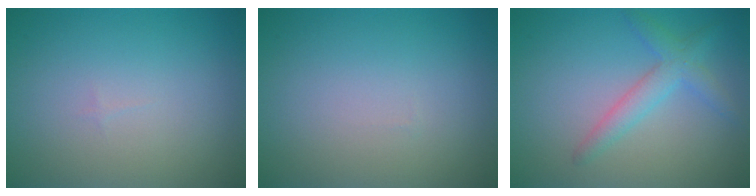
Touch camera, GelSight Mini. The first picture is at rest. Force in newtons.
{"total": 0.0}
{"total": 2.7, "press": 2.7, "slide": 0.1}